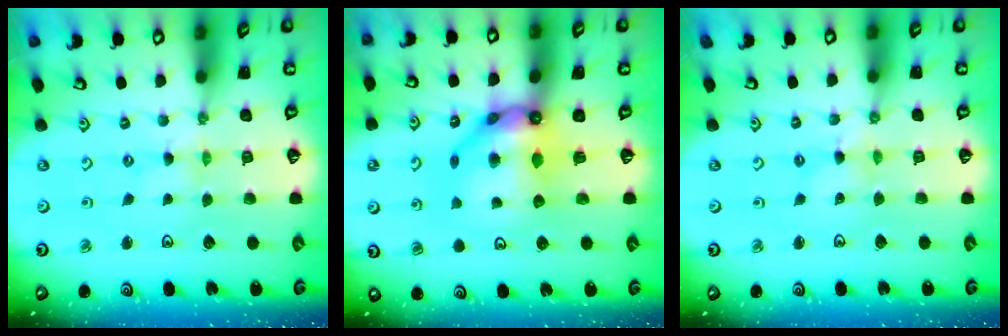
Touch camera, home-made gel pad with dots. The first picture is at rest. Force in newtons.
{"total": 12.4, "press": 12.3, "slide": 1.5}
{"total": 2.6, "press": 2.6, "slide": 0.3}